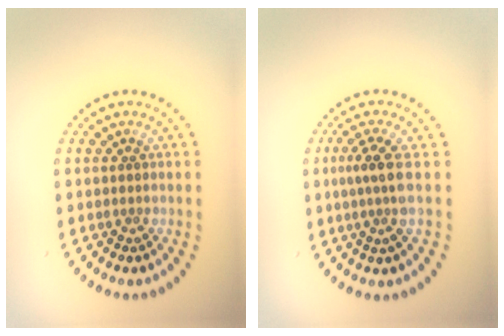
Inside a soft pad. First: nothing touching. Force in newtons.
{"total": 2.8, "press": 2.1, "slide": 1.9}